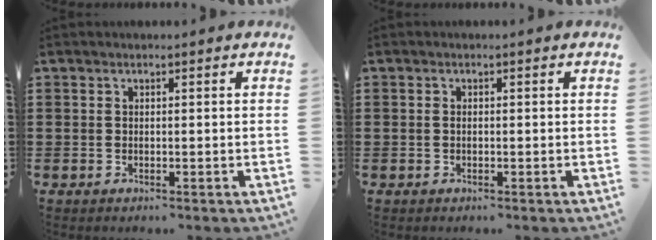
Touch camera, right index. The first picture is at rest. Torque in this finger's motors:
{"motor_torque": [1.02, 1.11, -0.07, -0.01]}